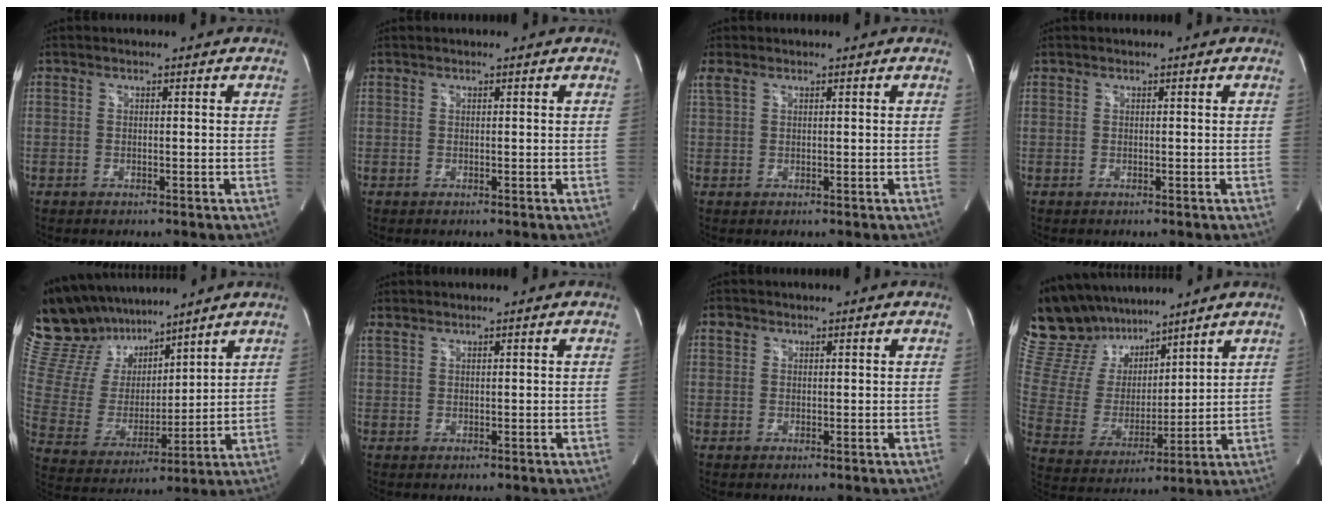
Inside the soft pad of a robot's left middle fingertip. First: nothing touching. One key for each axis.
{"total": 0.0}
{"total": 1.8, "fx": 1.3, "fy": 0.7, "fz": 1.1, "tx": -0.041, "ty": 0.022, "tz": 0.034}
{"total": 0.0}
{"total": 17.4, "fx": 14.9, "fy": 6.8, "fz": 5.8, "tx": -0.121, "ty": 0.030, "tz": 0.290}
{"total": 1.1, "fx": 1.0, "fy": 0.1, "fz": 0.2, "tx": -0.018, "ty": 0.014, "tz": 0.030}
{"total": 1.1, "fx": 0.6, "fy": 0.9, "fz": 0.2, "tx": -0.001, "ty": 0.008, "tz": 0.010}
{"total": 16.2, "fx": 14.1, "fy": 6.4, "fz": 4.8, "tx": -0.102, "ty": 0.027, "tz": 0.273}